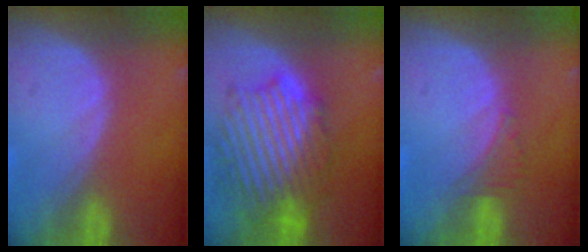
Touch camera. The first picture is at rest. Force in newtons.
{"total": 10.4, "press": 10.4, "slide": 0.5}
{"total": 1.9, "press": 1.8, "slide": 0.7}